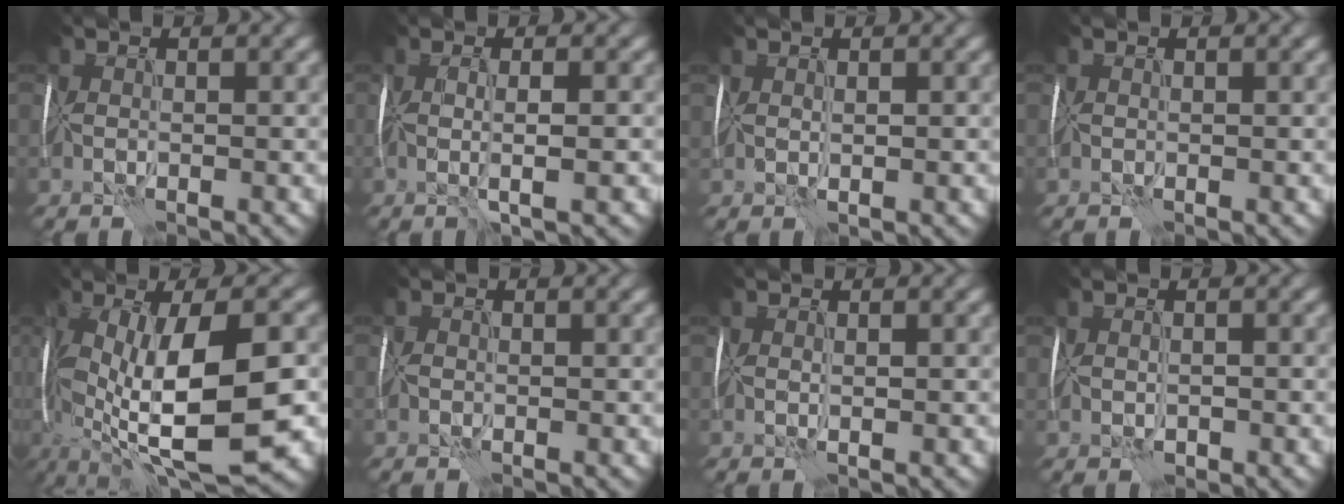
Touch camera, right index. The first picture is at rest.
{"total": 2.4, "force": [0.3, 0.5, 2.4], "torque": [-0.025, 0.004, 0.010]}
{"total": 1.0, "force": [0.7, 0.4, 0.5], "torque": [-0.005, 0.002, 0.016]}
{"total": 0.0}
{"total": 14.1, "force": [-3.0, 4.9, 12.9], "torque": [-0.232, -0.010, -0.048]}
{"total": 0.0}
{"total": 0.9, "force": [0.7, 0.2, 0.6], "torque": [-0.001, 0.004, 0.012]}
{"total": 0.9, "force": [0.1, 0.7, 0.6], "torque": [-0.014, -0.001, 0.008]}